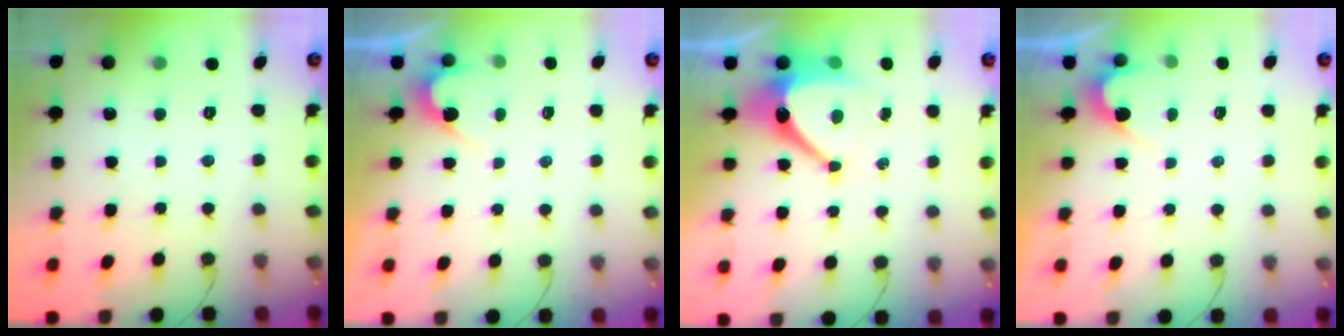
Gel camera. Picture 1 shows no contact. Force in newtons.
{"total": 2.4, "press": 2.4, "slide": 0.1}
{"total": 9.9, "press": 9.8, "slide": 0.8}
{"total": 2.4, "press": 2.4, "slide": 0.1}